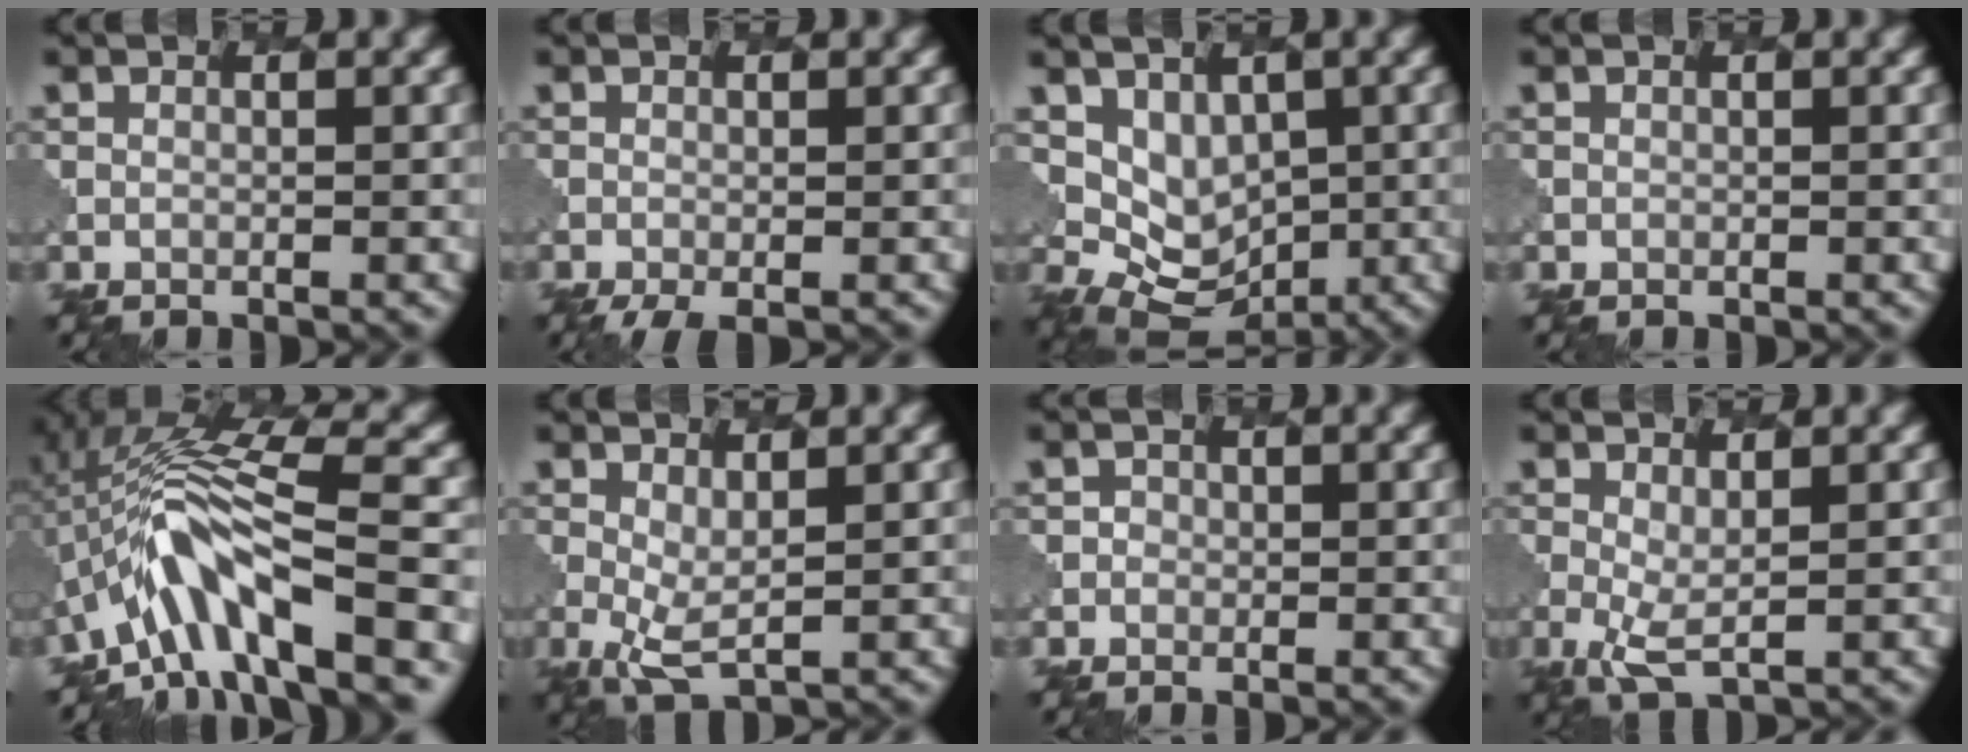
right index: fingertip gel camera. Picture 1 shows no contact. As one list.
[{"total": 2.3, "force": [-1.4, 0.5, 1.7], "torque": [-0.030, -0.004, -0.025]}, {"total": 6.2, "force": [1.2, 4.9, 3.5], "torque": [-0.054, -0.004, 0.033]}, {"total": 0.0}, {"total": 10.0, "force": [-3.4, 2.7, 9.0], "torque": [-0.147, 0.020, -0.060]}, {"total": 2.8, "force": [0.3, 1.1, 2.5], "torque": [-0.063, -0.011, 0.007]}, {"total": 1.6, "force": [-0.3, 1.5, 0.1], "torque": [0.015, 0.007, -0.009]}, {"total": 2.5, "force": [0.1, 0.9, 2.3], "torque": [-0.058, -0.013, 0.002]}]